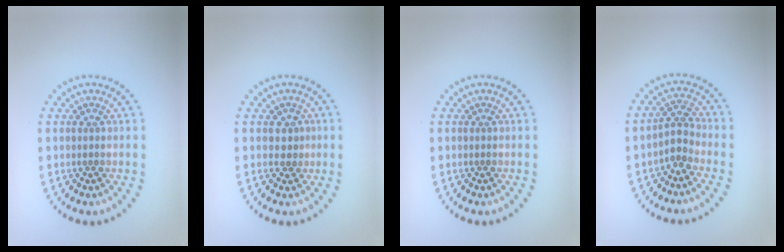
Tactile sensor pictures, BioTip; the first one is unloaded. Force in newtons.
{"total": 1.2, "press": 1.0, "slide": 0.7}
{"total": 0.0}
{"total": 2.1, "press": 1.6, "slide": 1.4}